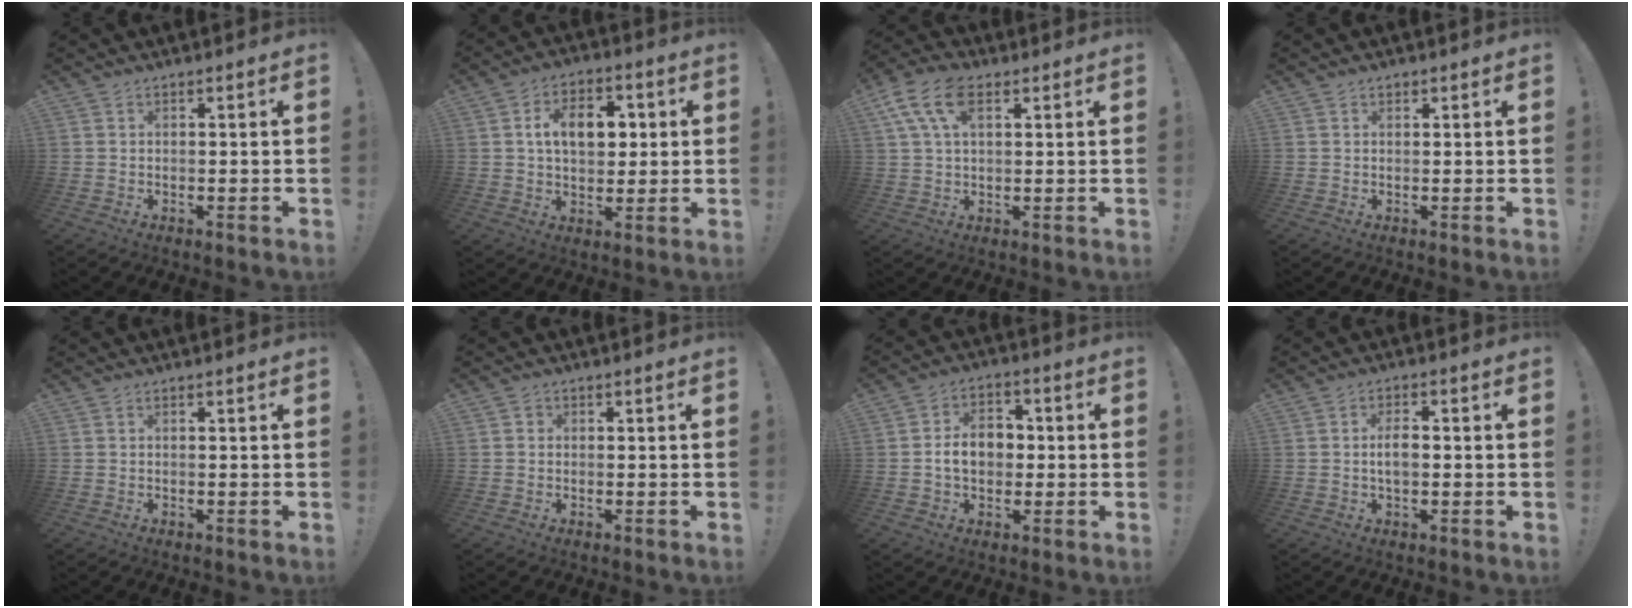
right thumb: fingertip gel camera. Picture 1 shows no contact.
{"total": 12.1, "force": [2.2, 8.5, 8.3], "torque": [-0.122, 0.014, 0.041]}
{"total": 11.1, "force": [4.3, 6.2, 8.1], "torque": [-0.161, 0.001, 0.081]}
{"total": 0.8, "force": [0.6, 0.5, 0.2], "torque": [-0.003, 0.000, 0.011]}
{"total": 0.0}
{"total": 1.6, "force": [-0.3, 1.5, 0.4], "torque": [-0.008, 0.004, -0.006]}
{"total": 10.0, "force": [-0.3, 7.3, 6.8], "torque": [-0.106, 0.017, -0.001]}
{"total": 4.2, "force": [-0.2, 2.0, 3.6], "torque": [-0.058, 0.001, -0.010]}